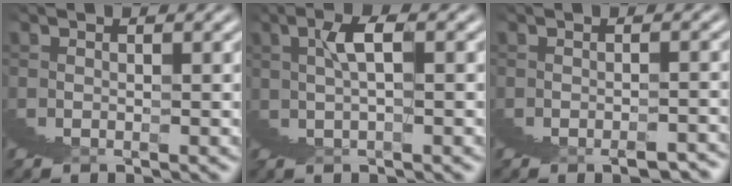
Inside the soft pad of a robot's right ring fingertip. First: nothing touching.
{"total": 3.1, "force": [2.3, -0.5, 1.9], "torque": [-0.018, 0.024, 0.033]}
{"total": 1.6, "force": [-1.2, -0.9, -0.3], "torque": [0.024, 0.008, -0.021]}